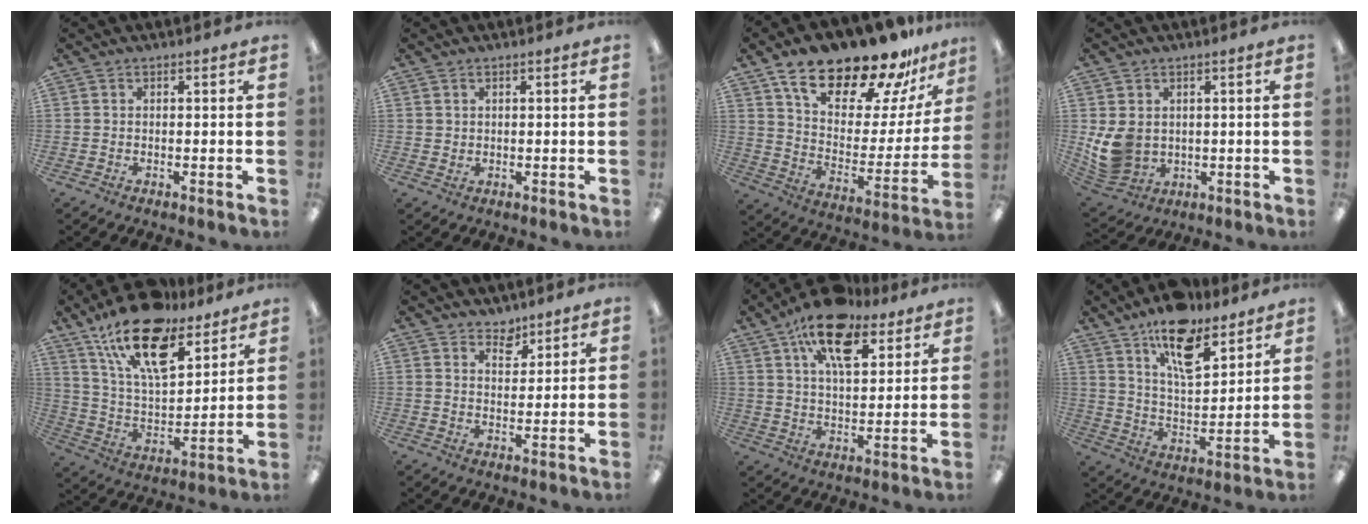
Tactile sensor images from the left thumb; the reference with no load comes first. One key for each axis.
{"total": 1.4, "fx": 1.0, "fy": 1.0, "fz": 0.1, "tx": 0.004, "ty": -0.003, "tz": 0.017}
{"total": 22.8, "fx": 18.0, "fy": 7.8, "fz": 11.7, "tx": -0.188, "ty": -0.128, "tz": 0.305}
{"total": 9.0, "fx": 0.9, "fy": 7.6, "fz": 4.7, "tx": -0.108, "ty": -0.003, "tz": 0.022}
{"total": 20.2, "fx": 14.2, "fy": 8.5, "fz": 11.6, "tx": -0.209, "ty": -0.074, "tz": 0.251}
{"total": 4.2, "fx": 3.6, "fy": 2.0, "fz": 0.6, "tx": 0.003, "ty": -0.025, "tz": 0.064}
{"total": 16.2, "fx": 10.4, "fy": 7.6, "fz": 9.9, "tx": -0.159, "ty": -0.044, "tz": 0.179}
{"total": 14.5, "fx": 10.6, "fy": 5.9, "fz": 7.9, "tx": -0.128, "ty": -0.054, "tz": 0.184}